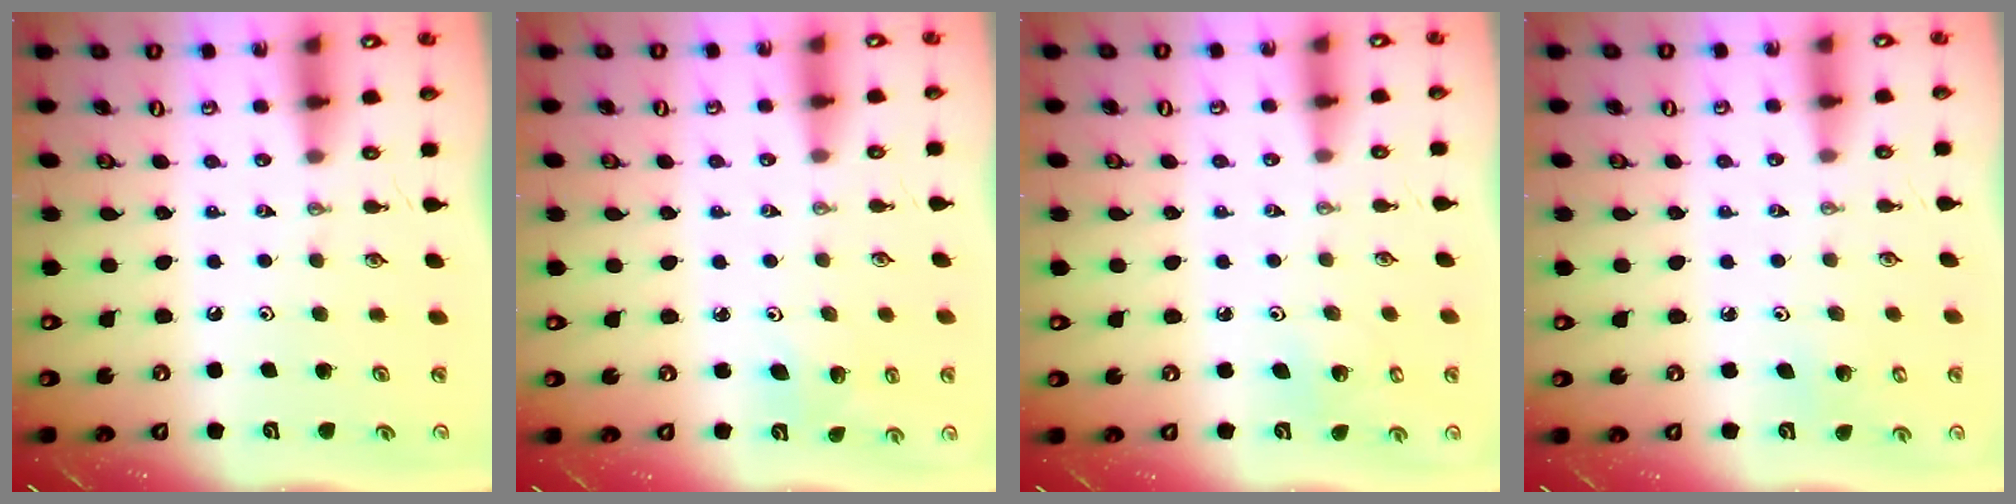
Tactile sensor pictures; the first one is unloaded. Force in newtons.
{"total": 2.8, "press": 2.4, "slide": 1.5}
{"total": 4.0, "press": 4.0, "slide": 0.3}
{"total": 3.2, "press": 3.2, "slide": 0.2}